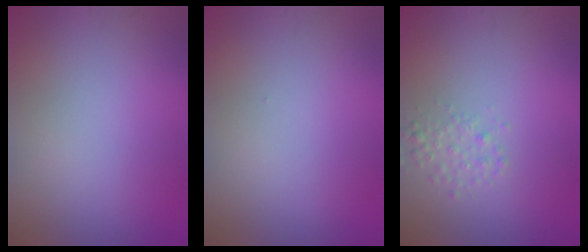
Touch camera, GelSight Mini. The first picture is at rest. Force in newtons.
{"total": 0.0}
{"total": 1.4, "press": 1.4, "slide": 0.1}